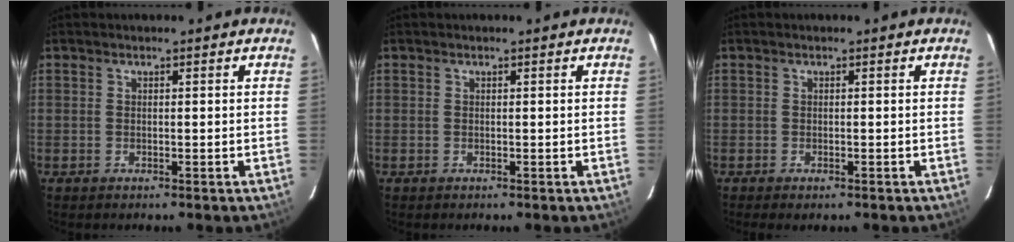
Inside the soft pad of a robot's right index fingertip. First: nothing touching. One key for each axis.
{"total": 0.0}
{"total": 1.1, "fx": -0.9, "fy": 0.4, "fz": 0.7, "tx": -0.014, "ty": -0.004, "tz": -0.012}